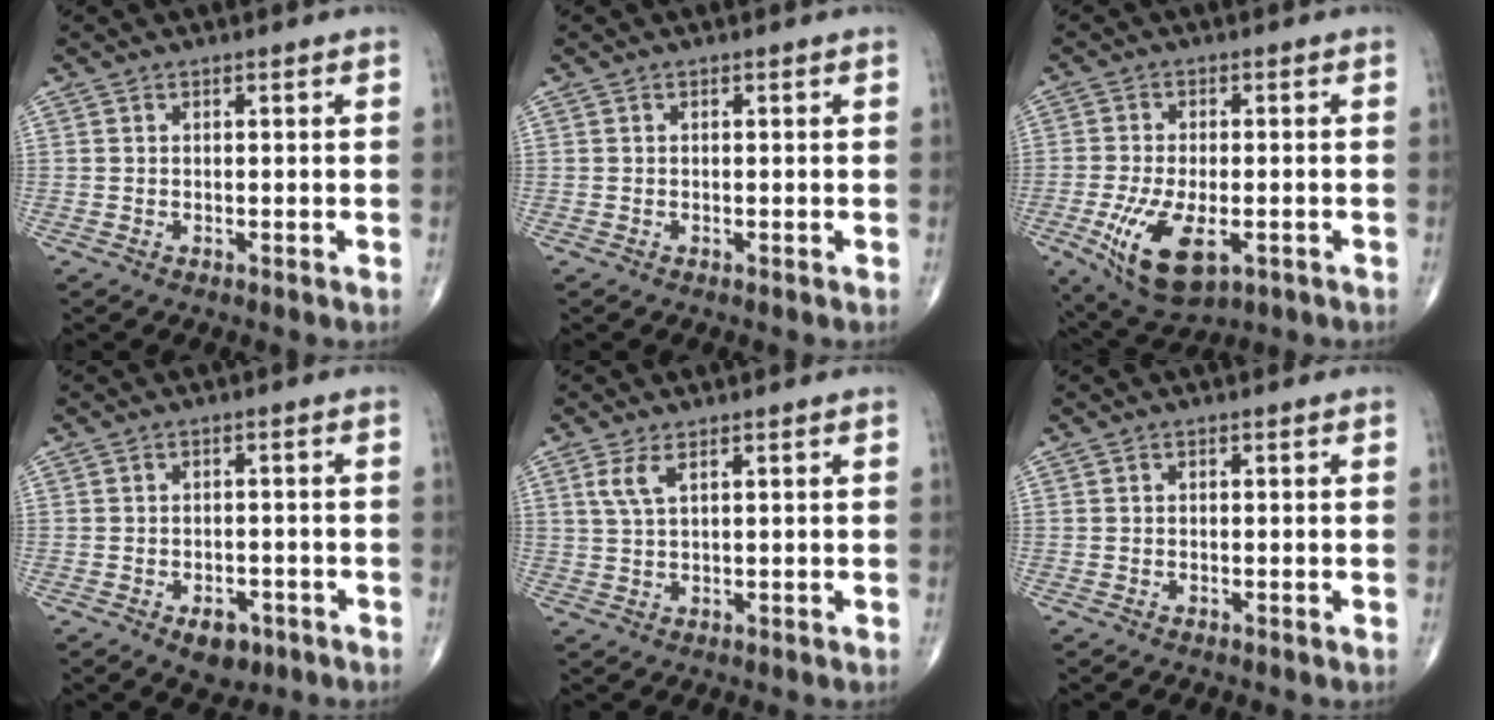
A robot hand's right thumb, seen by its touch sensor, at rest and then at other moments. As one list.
[{"total": 0.0}, {"total": 12.4, "force": [-4.3, 5.9, 10.0], "torque": [-0.187, -0.006, -0.061]}, {"total": 4.9, "force": [-2.6, 3.0, 2.8], "torque": [-0.022, 0.010, -0.032]}, {"total": 3.1, "force": [1.5, 1.1, 2.5], "torque": [-0.058, 0.003, 0.039]}, {"total": 0.0}]